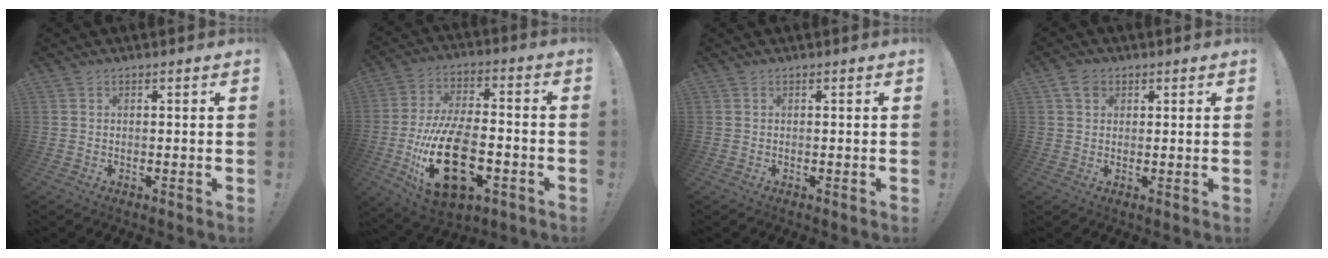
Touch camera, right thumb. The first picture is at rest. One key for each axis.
{"total": 25.1, "fx": -7.1, "fy": 13.7, "fz": 19.8, "tx": -0.379, "ty": 0.038, "tz": -0.106}
{"total": 0.0}
{"total": 4.1, "fx": 1.8, "fy": 3.1, "fz": 2.0, "tx": -0.035, "ty": 0.002, "tz": 0.035}